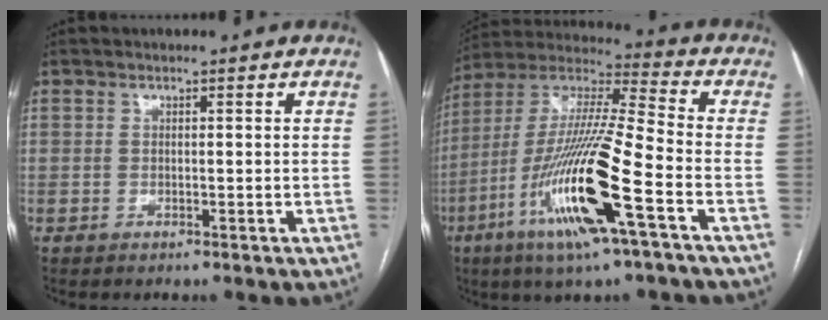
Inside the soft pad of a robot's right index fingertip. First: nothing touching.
{"total": 20.1, "force": [-8.0, 1.0, 18.4], "torque": [-0.393, -0.027, -0.155]}